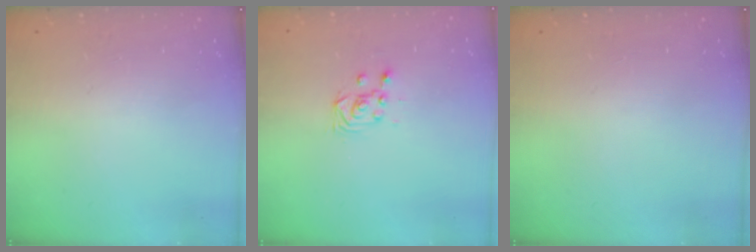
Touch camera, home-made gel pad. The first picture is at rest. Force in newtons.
{"total": 3.6, "press": 3.6, "slide": 0.3}
{"total": 0.0}